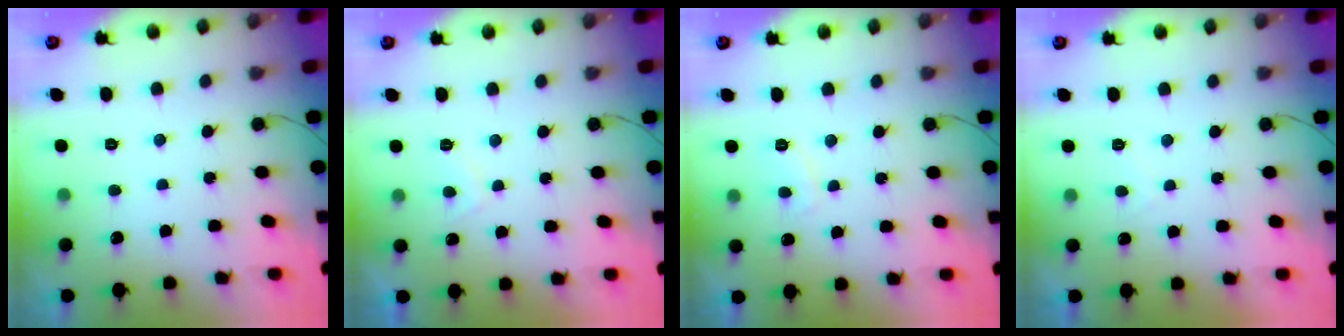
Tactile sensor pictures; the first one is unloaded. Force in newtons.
{"total": 2.3, "press": 2.3, "slide": 0.5}
{"total": 2.3, "press": 2.1, "slide": 0.7}
{"total": 1.0, "press": 0.9, "slide": 0.6}